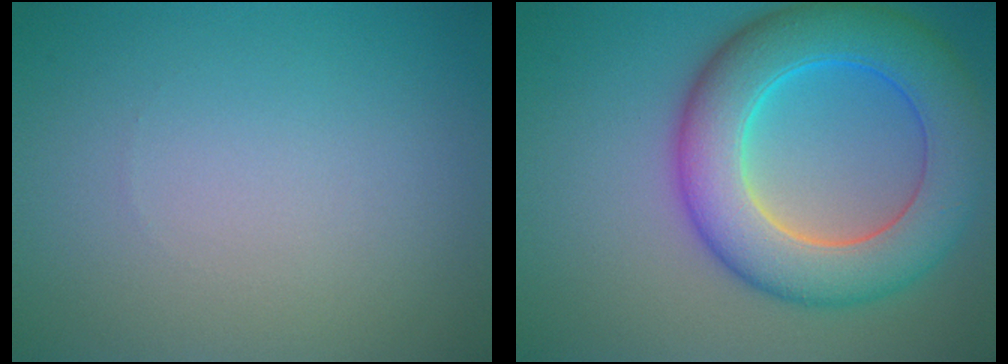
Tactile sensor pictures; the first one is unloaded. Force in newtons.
{"total": 9.4, "press": 9.4, "slide": 0.2}